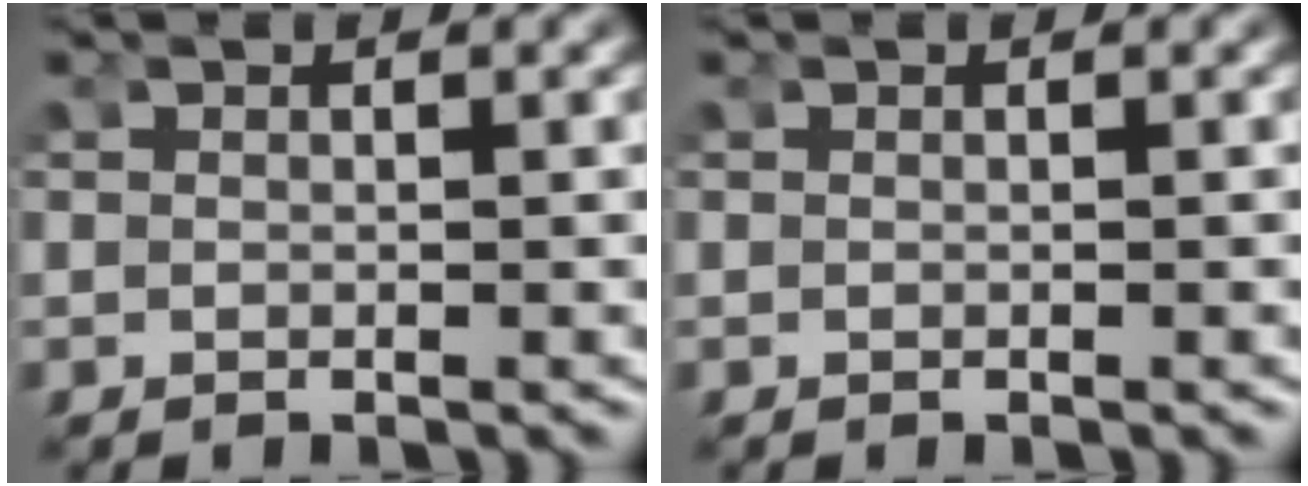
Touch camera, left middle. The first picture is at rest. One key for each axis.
{"total": 0.0}